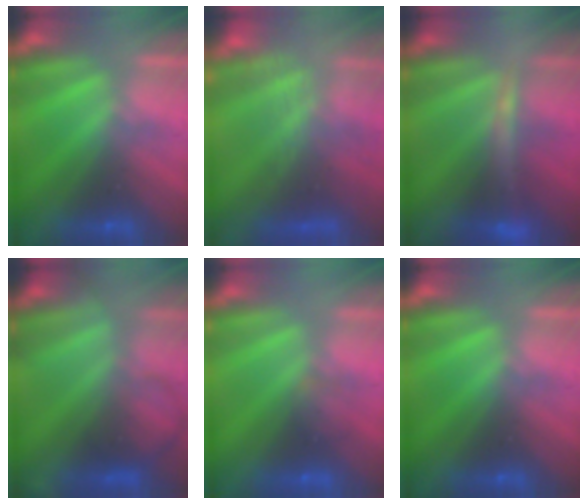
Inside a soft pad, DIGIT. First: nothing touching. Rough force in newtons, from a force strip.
{"total": 7.4}
{"total": 5.0}
{"total": 6.6}
{"total": 1.3}
{"total": 0.0}